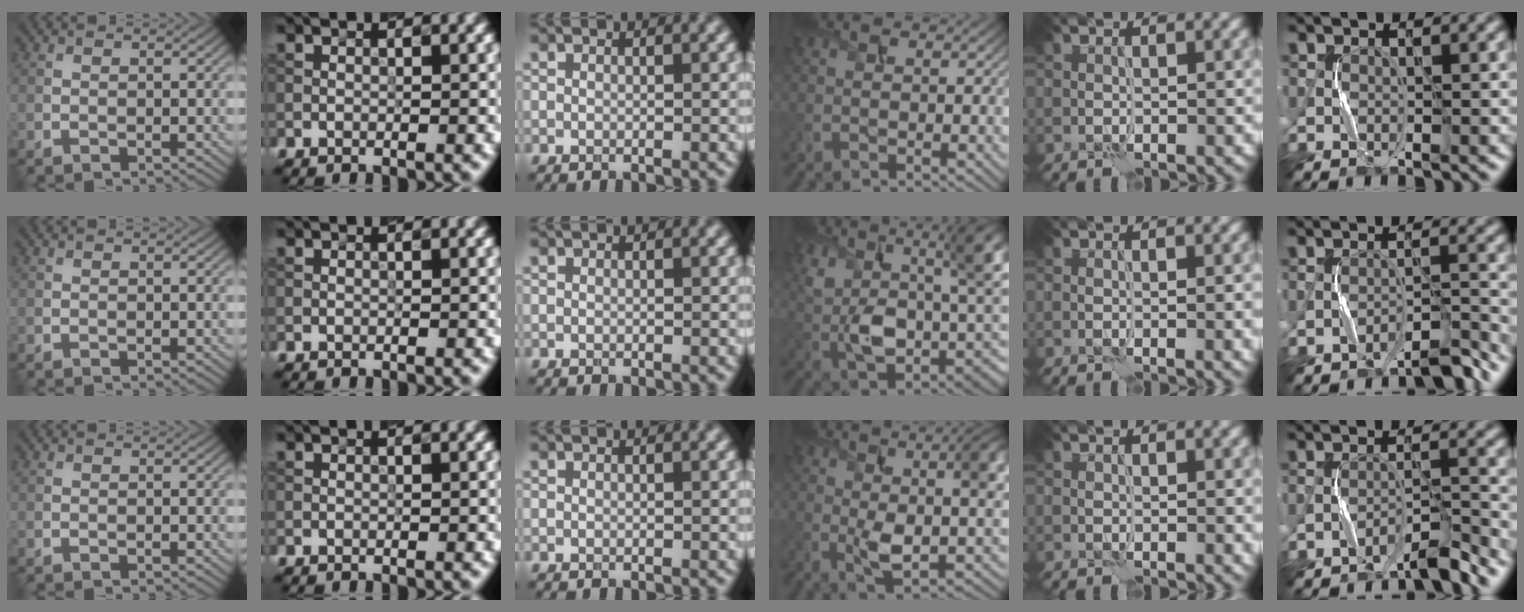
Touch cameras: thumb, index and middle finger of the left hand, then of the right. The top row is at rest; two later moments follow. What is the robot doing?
{"motion": "squeeze", "object": "stress ball aka squeeze ball"}